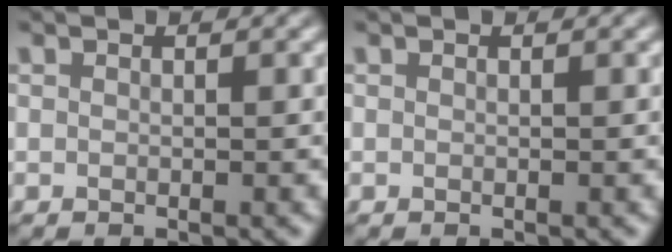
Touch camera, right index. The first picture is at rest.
{"total": 0.0}